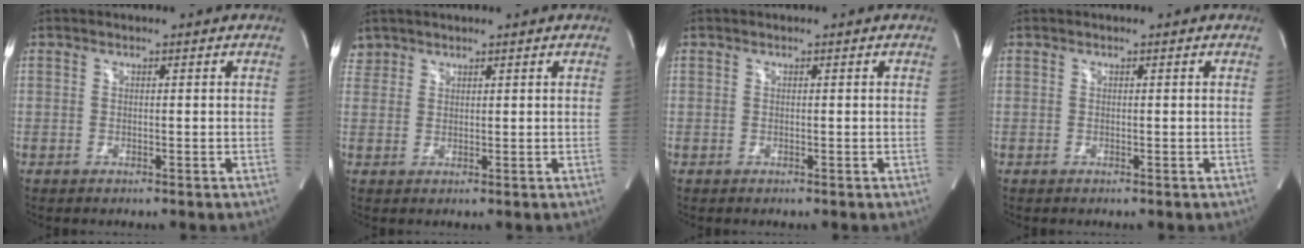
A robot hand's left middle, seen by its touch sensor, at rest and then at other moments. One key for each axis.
{"total": 2.7, "fx": 2.4, "fy": 1.3, "fz": -0.5, "tx": 0.012, "ty": 0.011, "tz": 0.046}
{"total": 0.0}
{"total": 0.0}